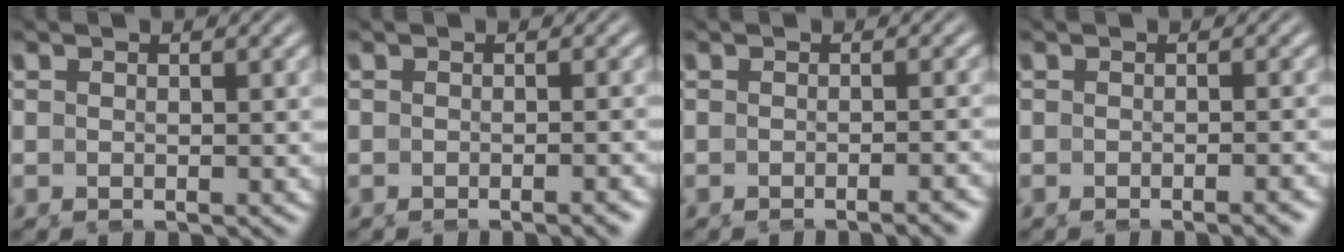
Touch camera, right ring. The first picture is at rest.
{"total": 1.3, "force": [-0.9, -0.4, 0.9], "torque": [-0.010, 0.005, -0.015]}
{"total": 1.9, "force": [-1.5, -0.3, 1.2], "torque": [-0.009, 0.006, -0.025]}
{"total": 1.6, "force": [-1.1, -0.3, 1.0], "torque": [-0.012, 0.005, -0.019]}